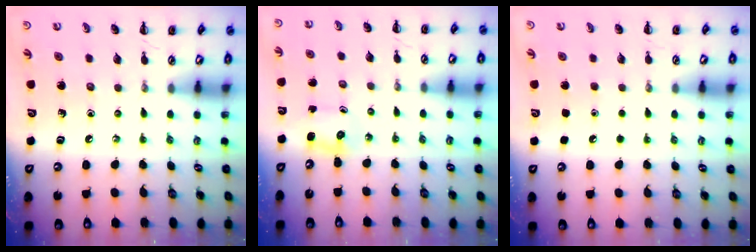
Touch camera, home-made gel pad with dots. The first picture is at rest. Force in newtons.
{"total": 2.0, "press": 1.9, "slide": 0.7}
{"total": 1.6, "press": 1.6, "slide": 0.1}